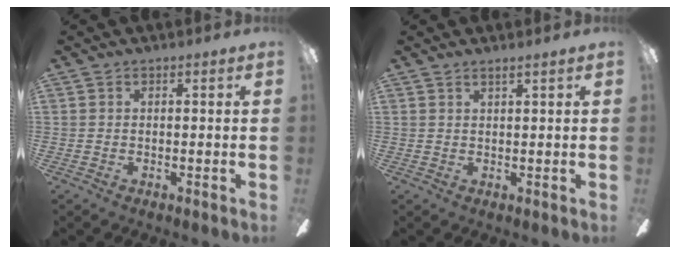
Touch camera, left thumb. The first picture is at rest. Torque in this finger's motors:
{"motor_torque": [-0.31, -0.10, -0.29, 0.01, 0.01]}